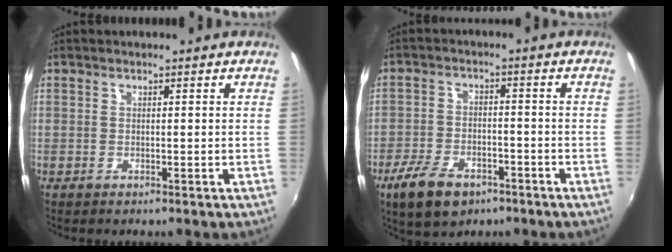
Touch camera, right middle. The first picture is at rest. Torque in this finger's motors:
{"motor_torque": [0.08, -0.62, 0.06, 0.05]}